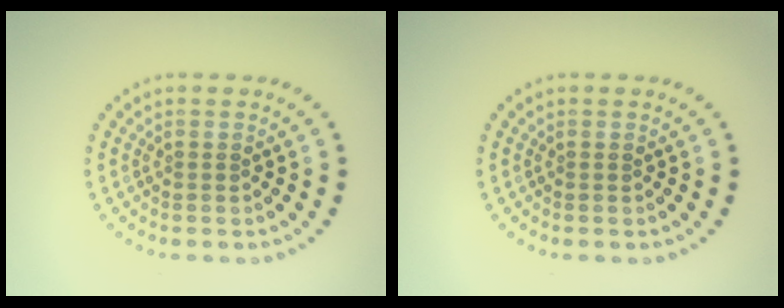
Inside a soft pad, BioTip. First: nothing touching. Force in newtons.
{"total": 0.0}